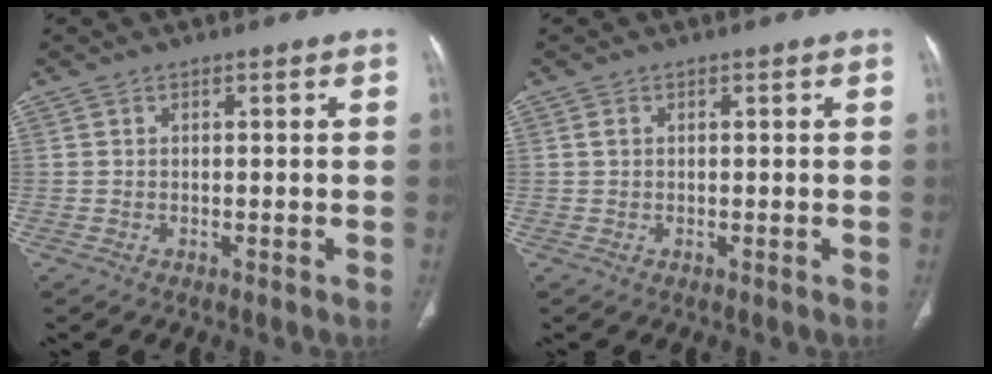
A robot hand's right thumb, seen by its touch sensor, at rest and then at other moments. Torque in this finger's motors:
{"motor_torque": [-0.05, 0.14, 0.29, 0.11, 0.06]}